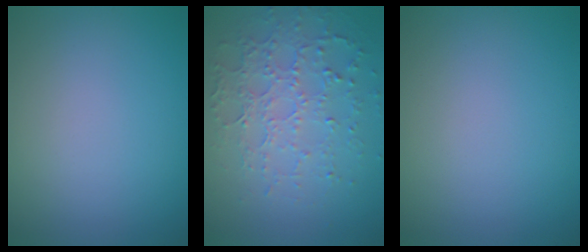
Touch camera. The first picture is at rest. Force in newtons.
{"total": 5.0, "press": 3.5, "slide": 3.5}
{"total": 0.0}